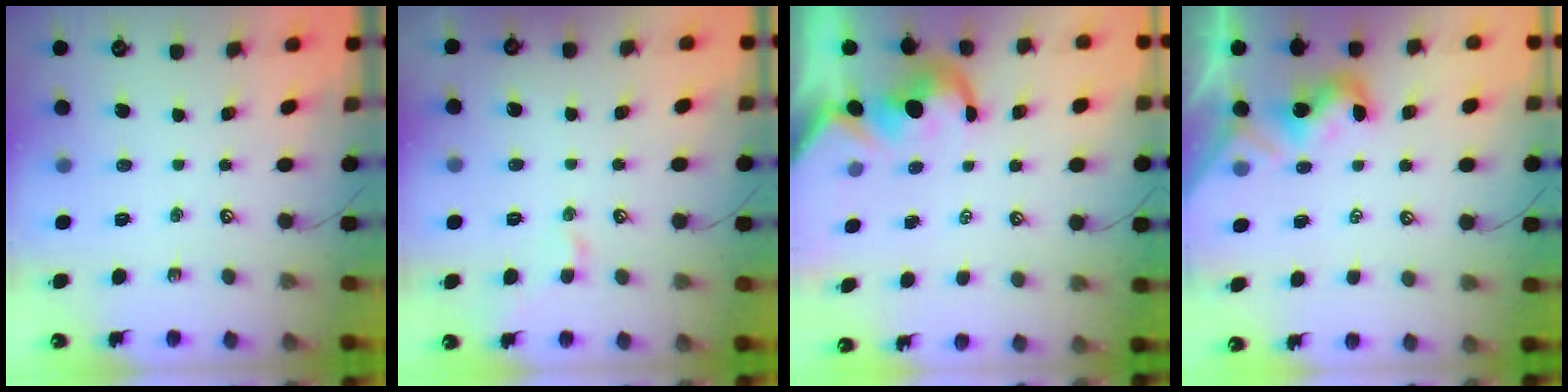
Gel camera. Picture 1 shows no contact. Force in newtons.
{"total": 1.9, "press": 1.8, "slide": 0.5}
{"total": 3.0, "press": 2.8, "slide": 1.0}
{"total": 2.0, "press": 2.0, "slide": 0.5}